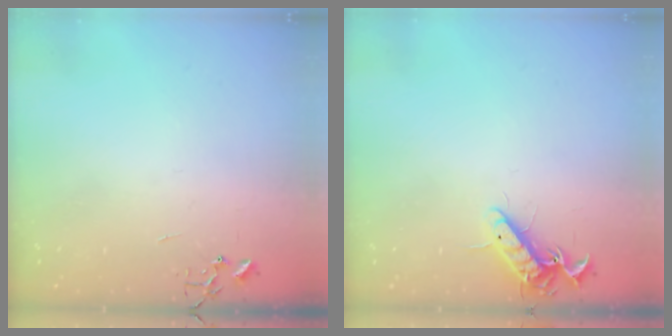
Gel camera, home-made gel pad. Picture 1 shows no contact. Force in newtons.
{"total": 10.7, "press": 10.5, "slide": 1.7}